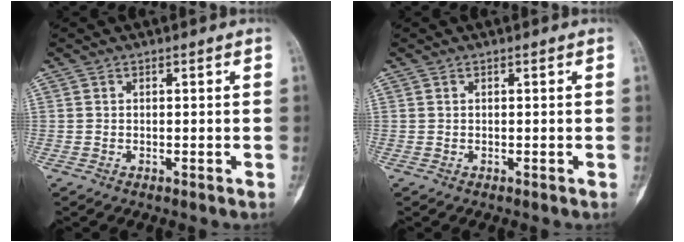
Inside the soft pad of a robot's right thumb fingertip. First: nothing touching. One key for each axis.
{"total": 0.0}